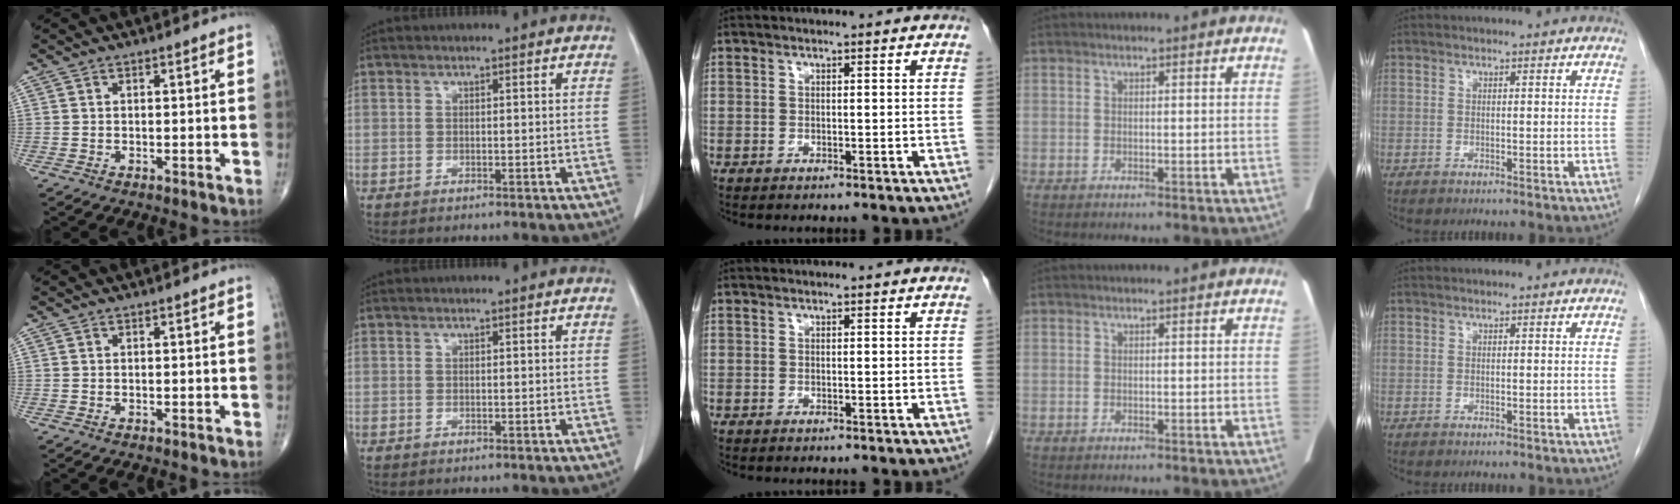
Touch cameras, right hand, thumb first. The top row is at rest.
{}